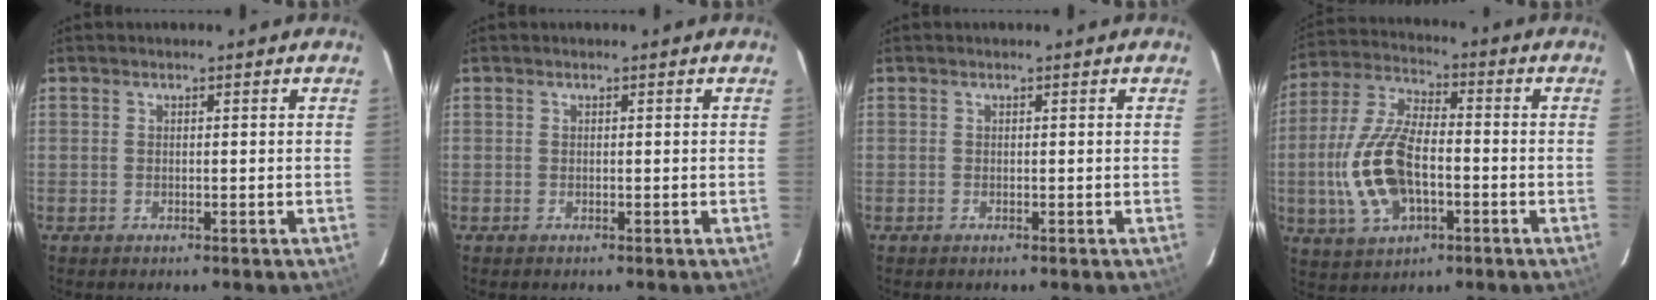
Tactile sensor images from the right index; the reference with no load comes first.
{"total": 0.0}
{"total": 0.0}
{"total": 15.4, "force": [-3.2, 7.8, 12.9], "torque": [-0.284, 0.003, -0.055]}